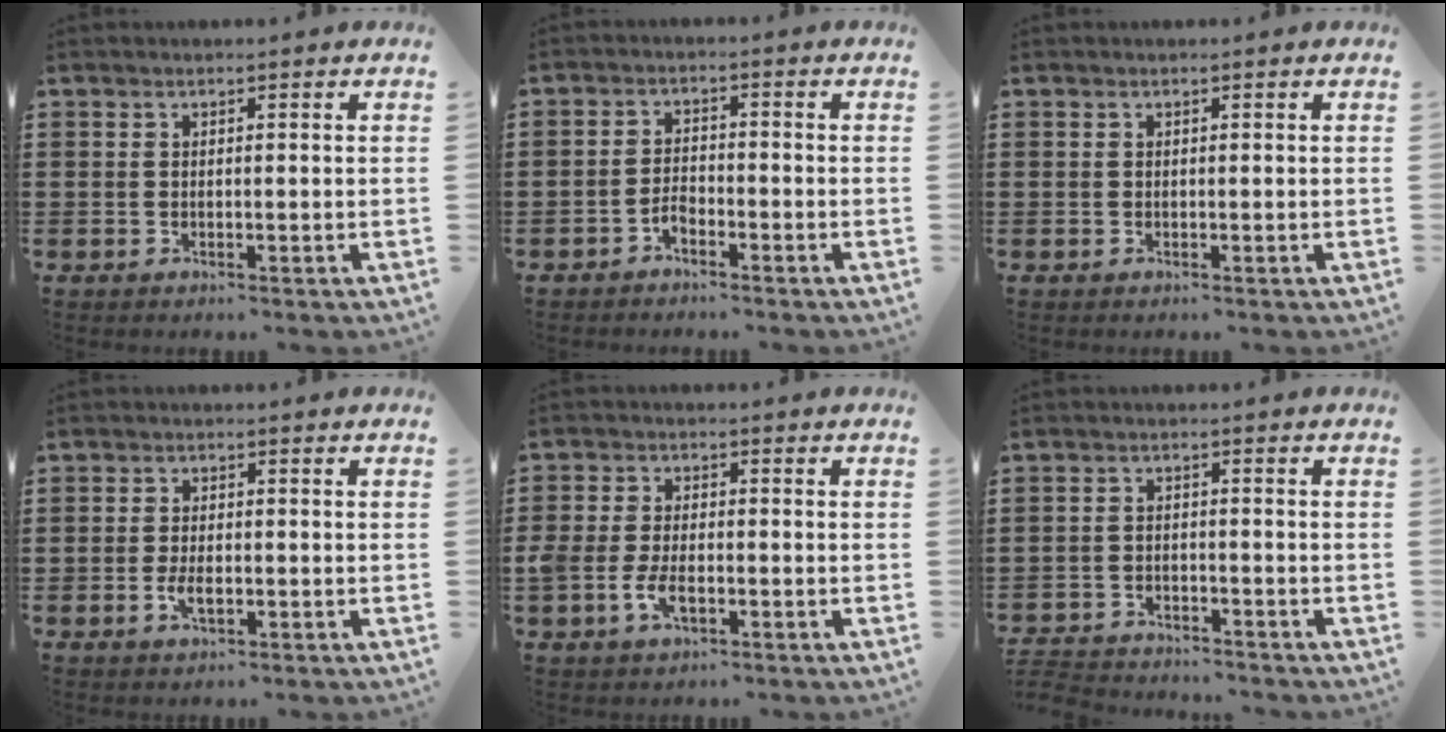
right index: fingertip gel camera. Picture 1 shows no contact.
{"total": 2.1, "force": [-1.7, 0.9, 0.6], "torque": [-0.017, 0.005, -0.036]}
{"total": 0.0}
{"total": 3.0, "force": [-0.8, 1.5, 2.4], "torque": [-0.052, -0.002, -0.015]}
{"total": 4.8, "force": [-1.5, 2.7, 3.6], "torque": [-0.093, -0.003, -0.033]}
{"total": 3.2, "force": [-3.1, 0.2, -0.2], "torque": [-0.013, -0.007, -0.070]}